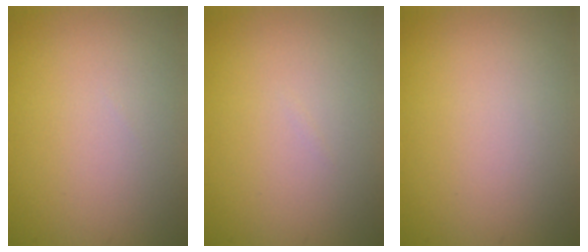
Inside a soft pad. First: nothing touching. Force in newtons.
{"total": 0.0}
{"total": 0.0}